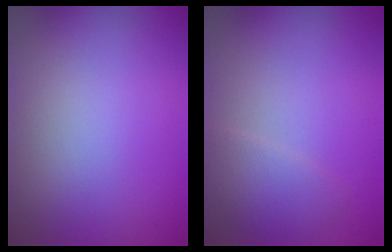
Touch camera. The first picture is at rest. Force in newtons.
{"total": 1.9, "press": 1.9, "slide": 0.1}